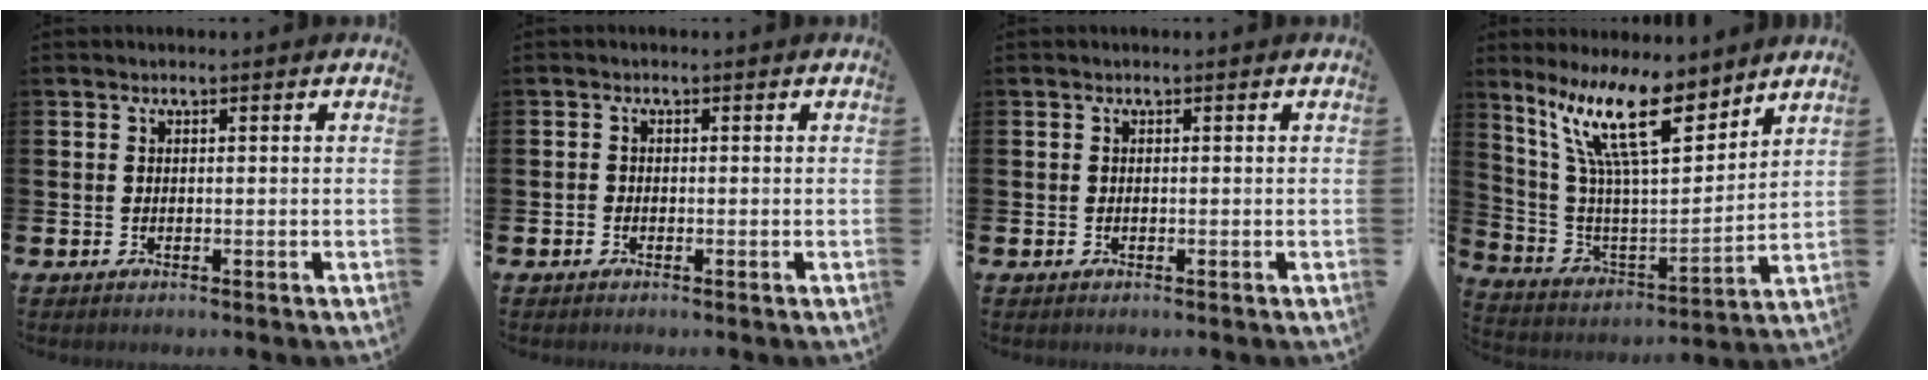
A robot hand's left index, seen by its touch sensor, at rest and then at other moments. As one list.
[{"total": 0.8, "force": [-0.5, 0.6, 0.3], "torque": [-0.001, 0.000, -0.012]}, {"total": 0.0}, {"total": 14.1, "force": [9.6, 3.8, 9.6], "torque": [-0.220, -0.049, 0.169]}]